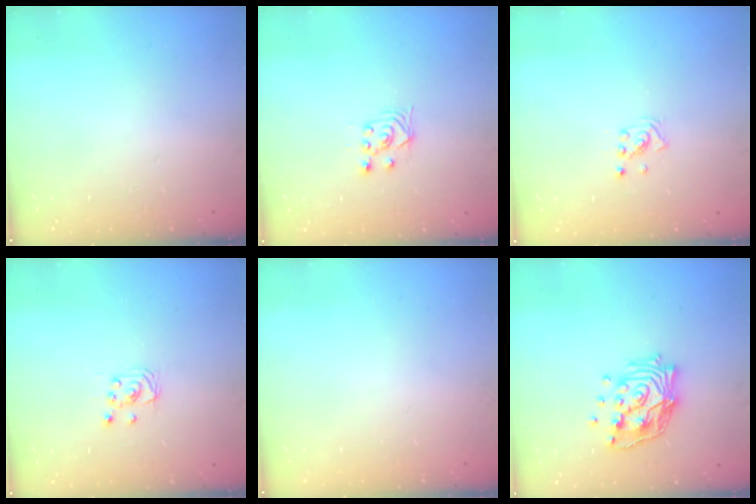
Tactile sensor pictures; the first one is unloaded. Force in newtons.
{"total": 2.5, "press": 2.2, "slide": 1.2}
{"total": 1.9, "press": 1.9, "slide": 0.1}
{"total": 2.3, "press": 2.2, "slide": 0.3}
{"total": 0.0}
{"total": 13.5, "press": 13.4, "slide": 1.0}